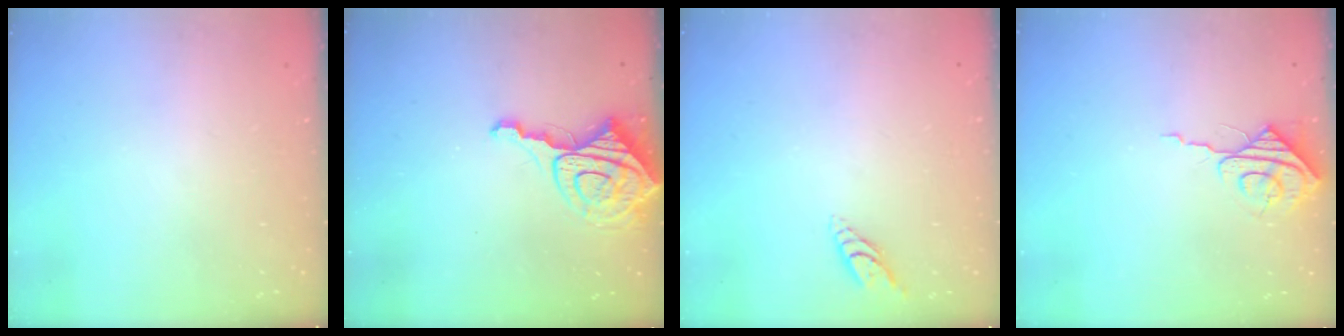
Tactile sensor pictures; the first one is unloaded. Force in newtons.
{"total": 8.9, "press": 8.8, "slide": 1.0}
{"total": 6.0, "press": 6.0, "slide": 0.7}
{"total": 7.7, "press": 7.6, "slide": 0.7}